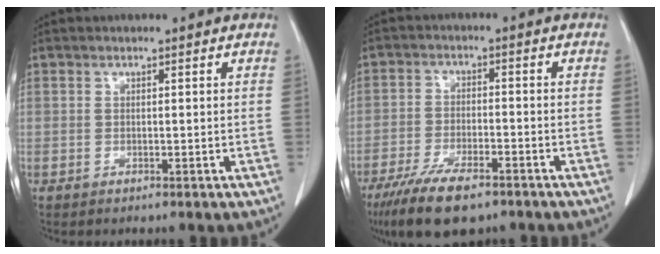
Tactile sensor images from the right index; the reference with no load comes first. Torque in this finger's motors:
{"motor_torque": [-0.02, -0.19, 0.06, -0.02]}